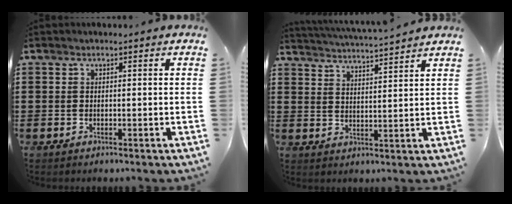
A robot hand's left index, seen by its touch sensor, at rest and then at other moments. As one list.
[{"total": 3.9, "force": [3.8, -0.5, 0.6], "torque": [-0.028, -0.028, 0.064]}]